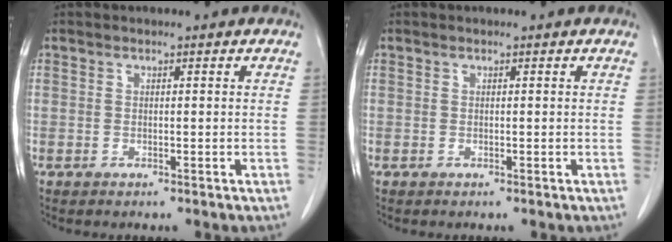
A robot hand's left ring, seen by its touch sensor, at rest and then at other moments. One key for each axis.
{"total": 0.0}